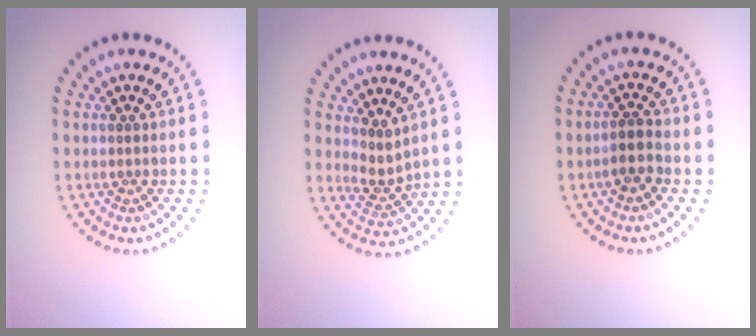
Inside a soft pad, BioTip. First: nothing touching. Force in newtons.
{"total": 2.1, "press": 1.5, "slide": 1.4}
{"total": 2.1, "press": 1.9, "slide": 1.0}